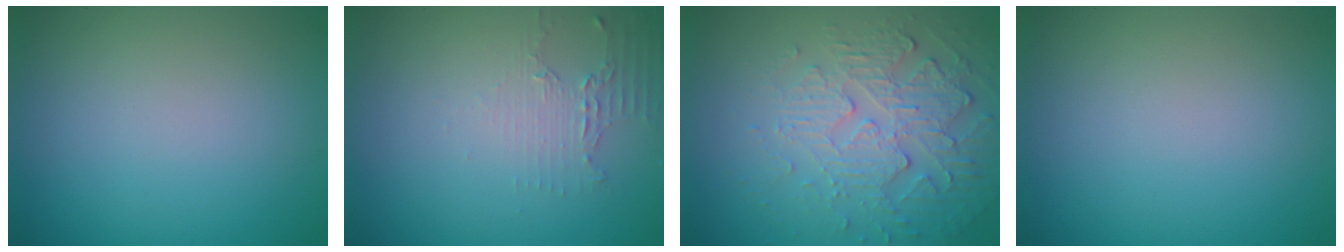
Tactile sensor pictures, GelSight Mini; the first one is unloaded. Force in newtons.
{"total": 2.0, "press": 1.5, "slide": 1.3}
{"total": 6.0, "press": 3.6, "slide": 4.7}
{"total": 0.0}